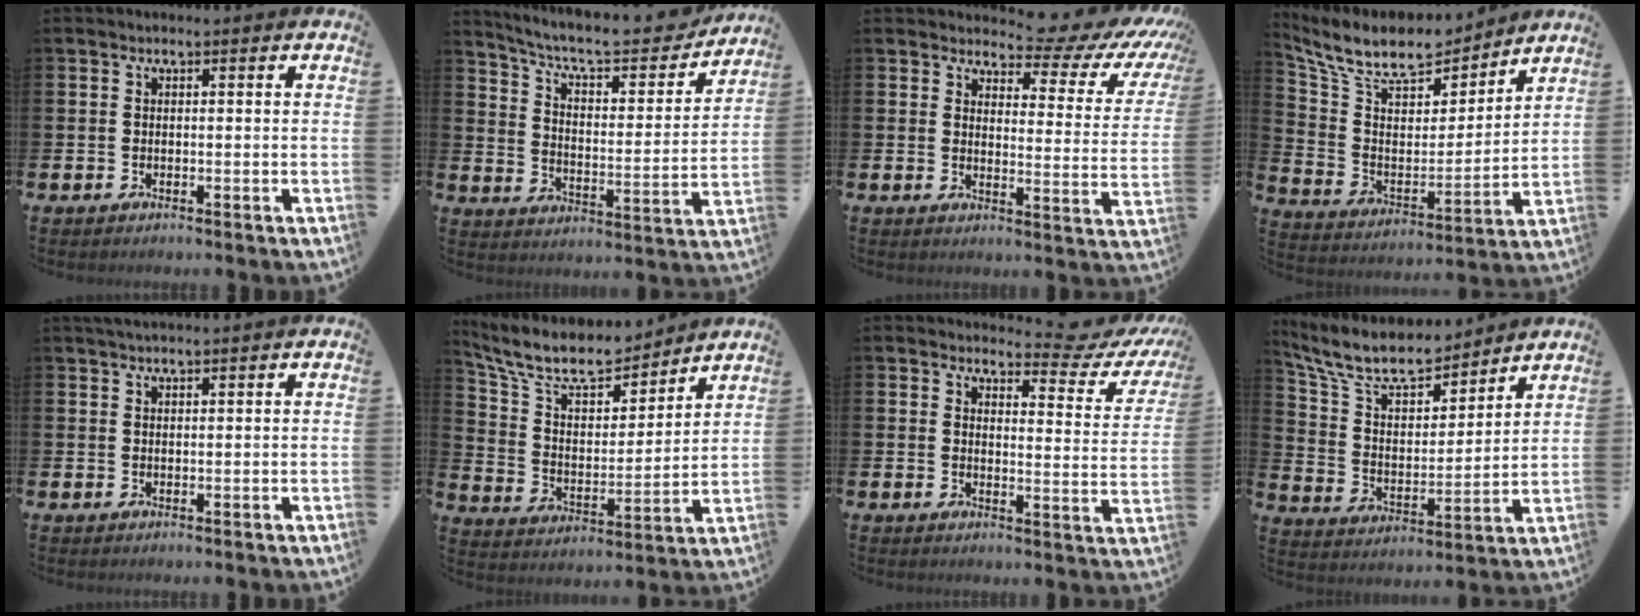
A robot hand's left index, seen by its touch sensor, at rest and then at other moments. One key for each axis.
{"total": 8.7, "fx": 7.7, "fy": 2.1, "fz": 3.4, "tx": -0.091, "ty": -0.053, "tz": 0.128}
{"total": 5.0, "fx": 4.3, "fy": 1.8, "fz": 1.9, "tx": -0.028, "ty": -0.049, "tz": 0.062}
{"total": 10.9, "fx": 9.8, "fy": 3.5, "fz": 3.4, "tx": -0.108, "ty": -0.065, "tz": 0.171}
{"total": 1.5, "fx": 1.4, "fy": 0.0, "fz": 0.6, "tx": -0.008, "ty": 0.000, "tz": 0.024}
{"total": 10.7, "fx": 9.8, "fy": 3.0, "fz": 3.3, "tx": -0.104, "ty": -0.067, "tz": 0.171}
{"total": 4.0, "fx": 3.6, "fy": 1.2, "fz": 1.1, "tx": -0.016, "ty": -0.030, "tz": 0.054}
{"total": 10.5, "fx": 9.5, "fy": 2.9, "fz": 3.5, "tx": -0.114, "ty": -0.060, "tz": 0.170}